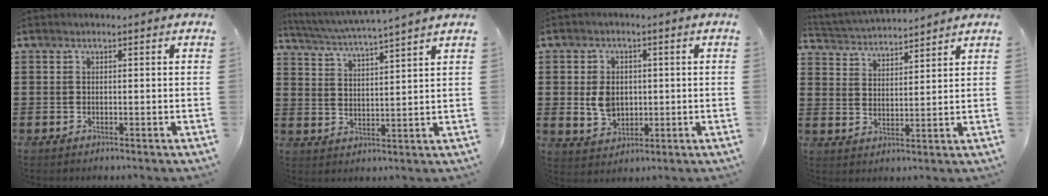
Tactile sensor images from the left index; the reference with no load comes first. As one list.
[{"total": 4.0, "force": [3.6, -0.8, 1.3], "torque": [-0.044, -0.026, 0.058]}, {"total": 4.8, "force": [0.2, 3.7, 3.0], "torque": [-0.050, 0.005, -0.001]}, {"total": 3.3, "force": [3.3, 0.0, -0.1], "torque": [-0.013, -0.019, 0.056]}]